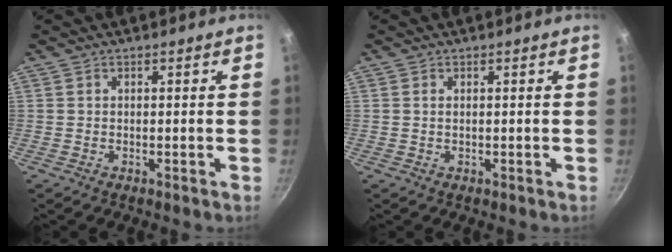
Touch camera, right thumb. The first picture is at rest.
{"total": 0.5, "force": [0.1, 0.3, 0.4], "torque": [-0.010, 0.003, 0.004]}